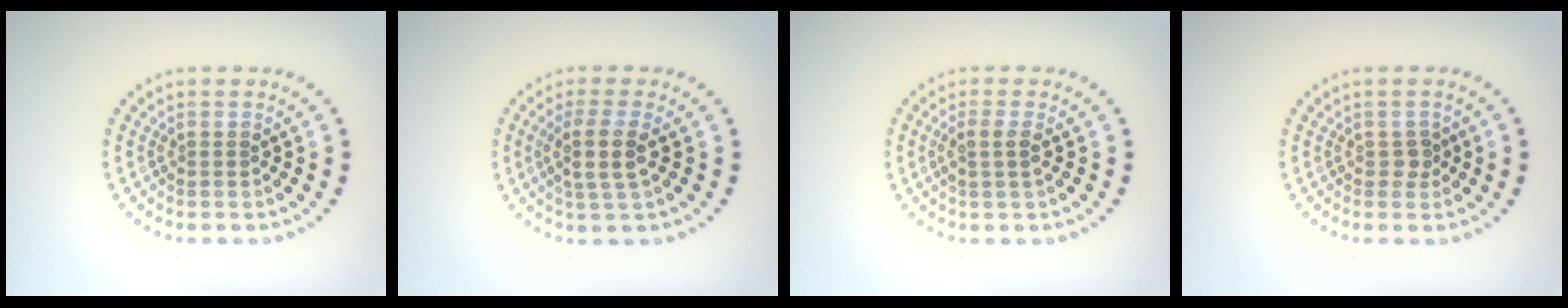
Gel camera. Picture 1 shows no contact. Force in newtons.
{"total": 2.9, "press": 2.6, "slide": 1.3}
{"total": 1.7, "press": 1.5, "slide": 0.8}
{"total": 1.1, "press": 1.0, "slide": 0.5}